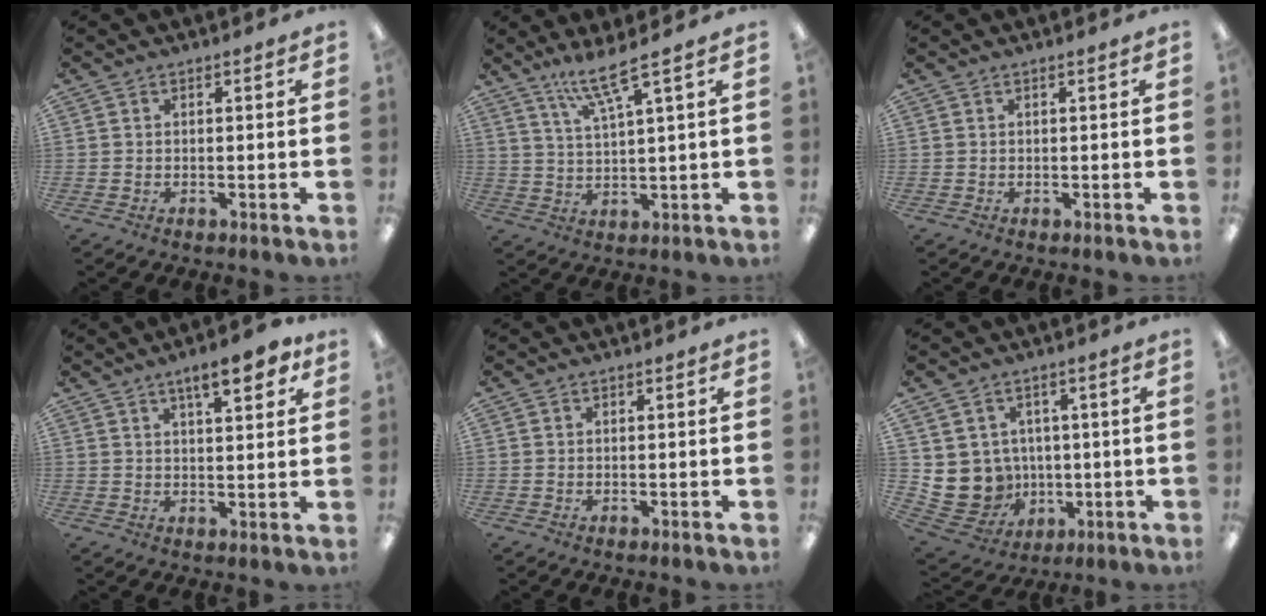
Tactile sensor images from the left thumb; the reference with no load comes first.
{"total": 7.8, "force": [5.7, 0.4, 5.3], "torque": [-0.118, -0.015, 0.099]}
{"total": 0.0}
{"total": 7.8, "force": [4.7, 2.7, 5.6], "torque": [-0.072, -0.021, 0.073]}
{"total": 0.0}
{"total": 8.2, "force": [-0.1, 8.1, 1.0], "torque": [-0.059, -0.014, 0.010]}